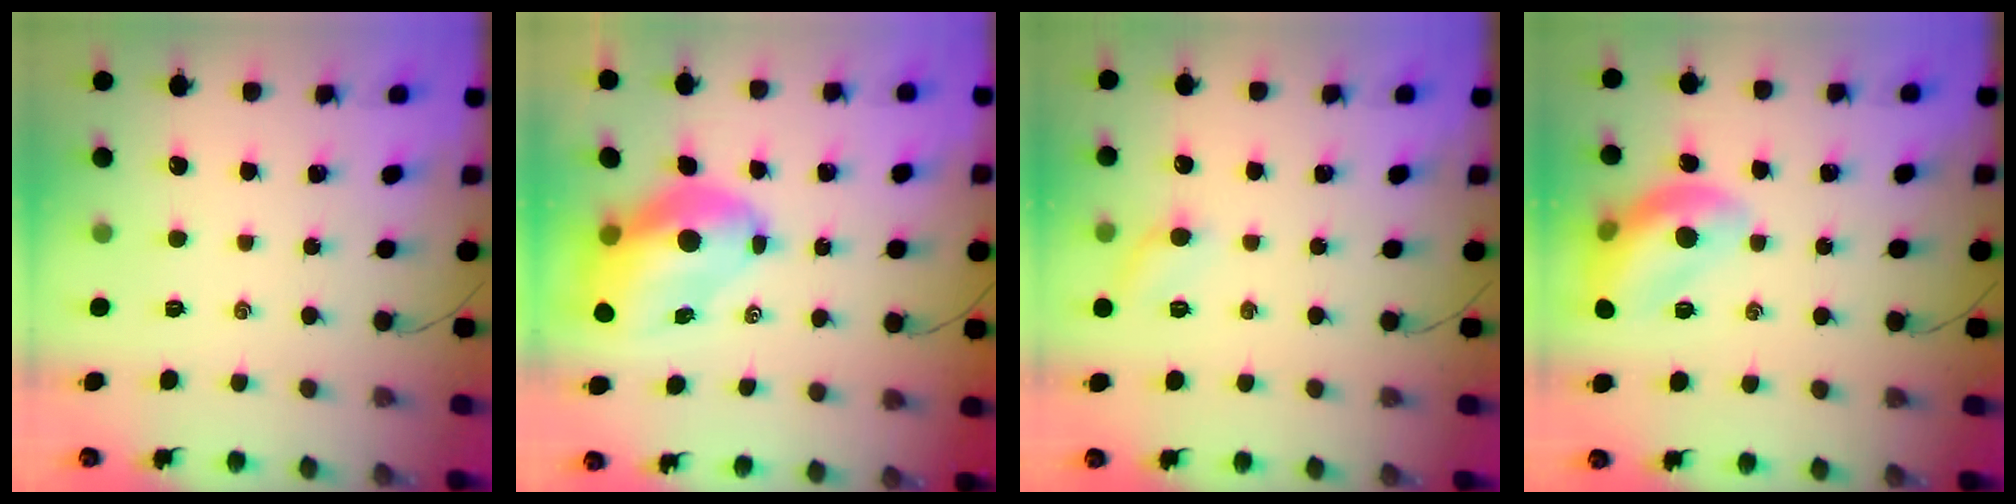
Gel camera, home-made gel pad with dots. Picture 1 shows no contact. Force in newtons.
{"total": 11.7, "press": 11.3, "slide": 3.3}
{"total": 7.1, "press": 6.7, "slide": 2.2}
{"total": 14.1, "press": 14.0, "slide": 1.6}